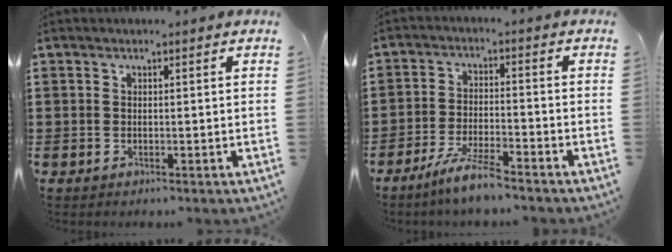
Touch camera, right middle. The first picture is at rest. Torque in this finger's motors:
{"motor_torque": [1.40, -0.68, 0.18, 0.06]}